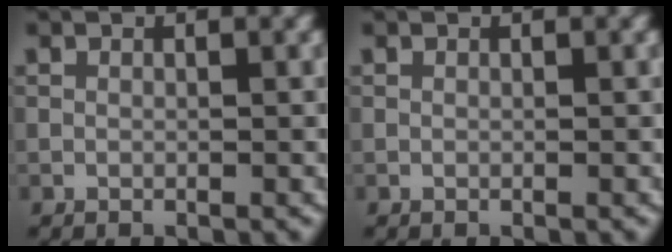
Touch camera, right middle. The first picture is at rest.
{"total": 0.0}